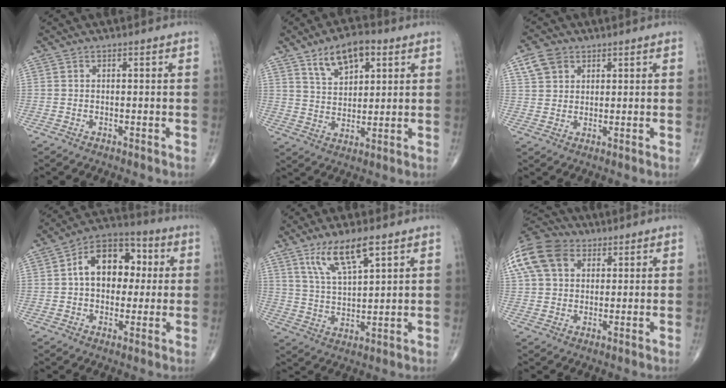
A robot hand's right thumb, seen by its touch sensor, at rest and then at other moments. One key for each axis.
{"total": 10.2, "fx": 5.4, "fy": 5.4, "fz": 6.8, "tx": -0.092, "ty": -0.018, "tz": 0.094}
{"total": 5.1, "fx": 2.7, "fy": 3.8, "fz": 2.1, "tx": -0.027, "ty": -0.005, "tz": 0.054}
{"total": 14.0, "fx": 2.1, "fy": 9.6, "fz": 10.0, "tx": -0.116, "ty": 0.025, "tz": 0.023}
{"total": 10.0, "fx": 5.9, "fy": 2.9, "fz": 7.4, "tx": -0.137, "ty": -0.027, "tz": 0.121}
{"total": 17.5, "fx": 6.8, "fy": 12.6, "fz": 10.0, "tx": -0.233, "ty": 0.037, "tz": 0.120}